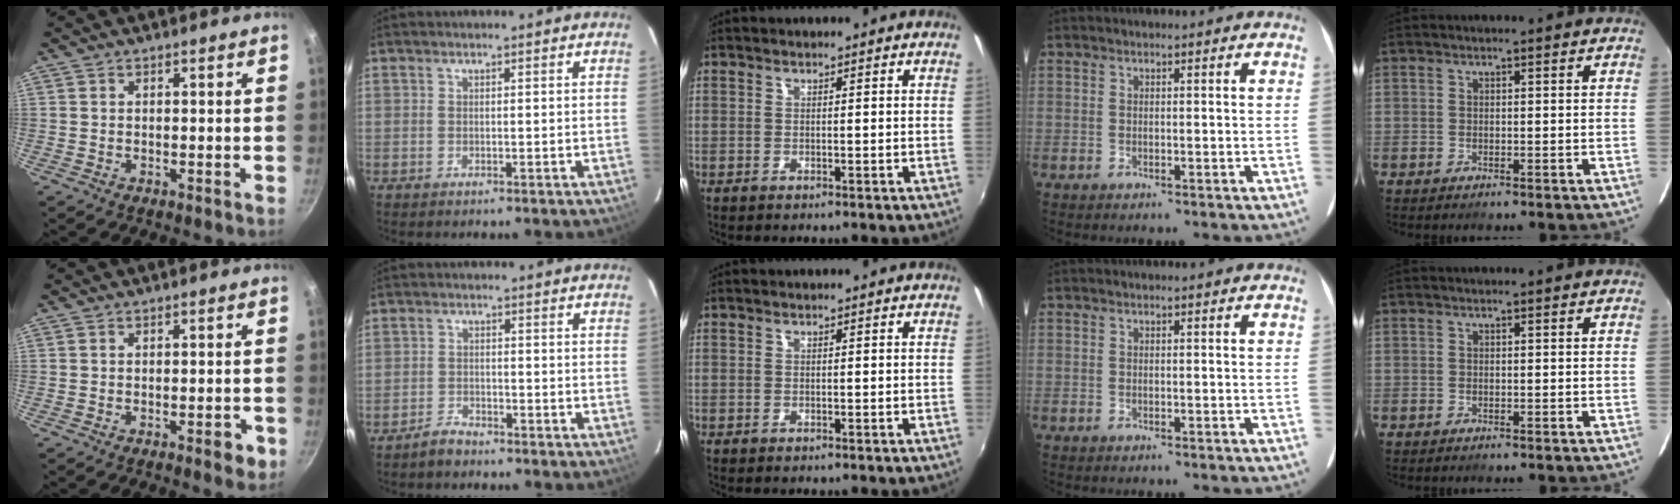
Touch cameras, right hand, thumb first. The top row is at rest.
{"thumb": {"total": 3.7, "force": [-1.6, 1.4, 3.0], "torque": [-0.029, 0.010, -0.017]}, "index": {"total": 2.9, "force": [-2.6, 1.3, 0.5], "torque": [-0.018, 0.008, -0.046]}}